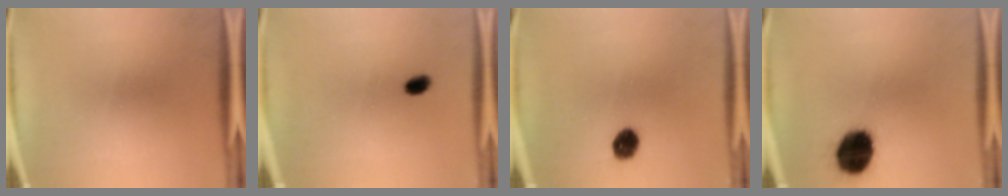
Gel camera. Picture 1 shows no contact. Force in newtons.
{"total": 2.4}
{"total": 5.4}
{"total": 14.5}